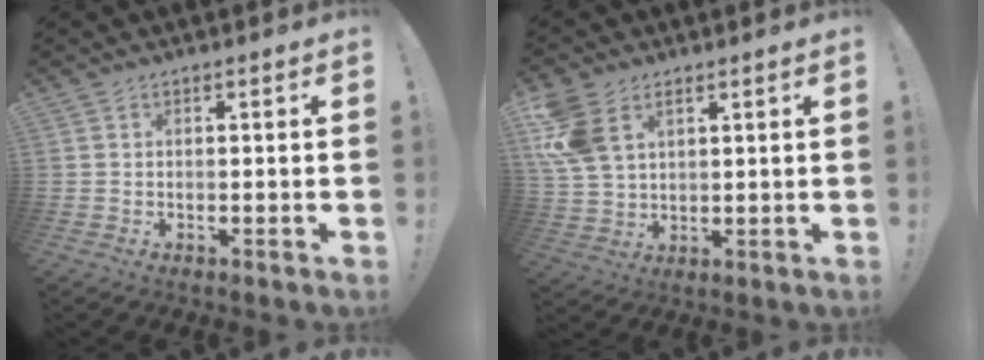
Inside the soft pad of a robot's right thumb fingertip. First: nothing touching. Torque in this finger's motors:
{"motor_torque": [0.88, 0.97, 0.92, 0.59, 0.05]}